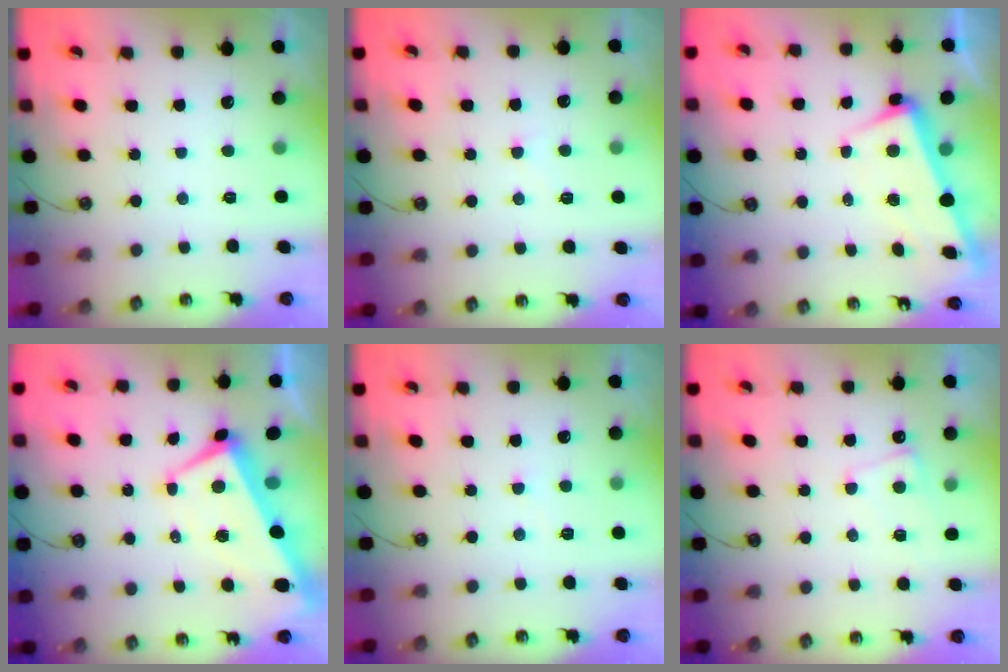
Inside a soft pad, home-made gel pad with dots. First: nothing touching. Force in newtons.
{"total": 0.9, "press": 0.5, "slide": 0.7}
{"total": 2.9, "press": 2.8, "slide": 1.0}
{"total": 2.2, "press": 1.9, "slide": 1.1}
{"total": 7.1, "press": 7.1, "slide": 0.3}
{"total": 2.4, "press": 2.4, "slide": 0.4}